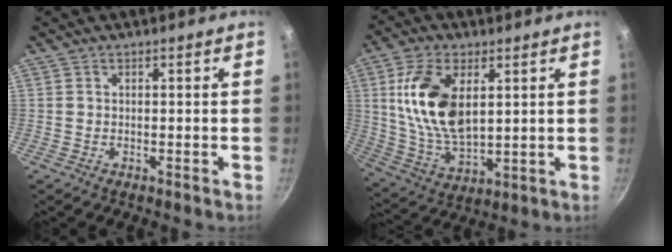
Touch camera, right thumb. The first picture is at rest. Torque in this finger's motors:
{"motor_torque": [1.42, 1.69, 1.66, 0.02, 0.58]}